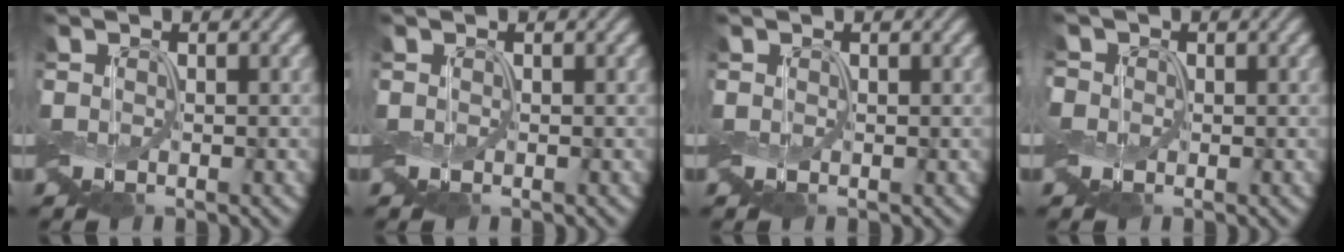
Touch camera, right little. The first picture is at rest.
{"total": 0.0}
{"total": 0.0}
{"total": 0.8, "force": [-0.1, 0.7, -0.2], "torque": [0.003, 0.003, -0.009]}